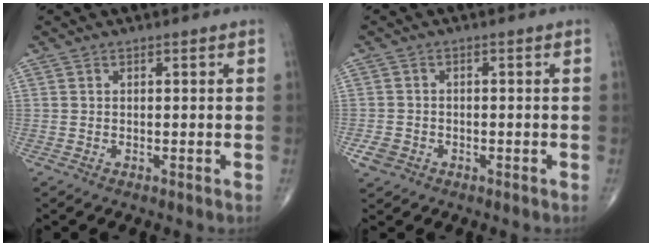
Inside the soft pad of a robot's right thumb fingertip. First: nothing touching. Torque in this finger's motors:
{"motor_torque": [0.68, 0.67, -0.21, -0.10, -0.01]}